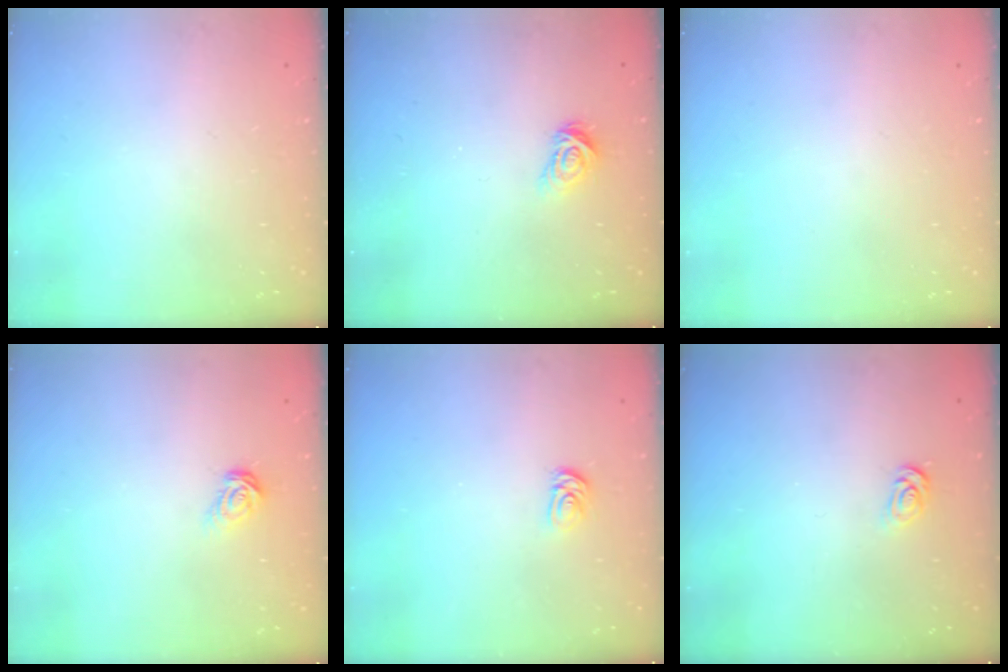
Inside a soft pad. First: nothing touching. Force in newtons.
{"total": 5.0, "press": 5.0, "slide": 0.7}
{"total": 0.0}
{"total": 5.4, "press": 5.4, "slide": 0.6}
{"total": 2.6, "press": 2.6, "slide": 0.3}
{"total": 2.6, "press": 2.6, "slide": 0.4}